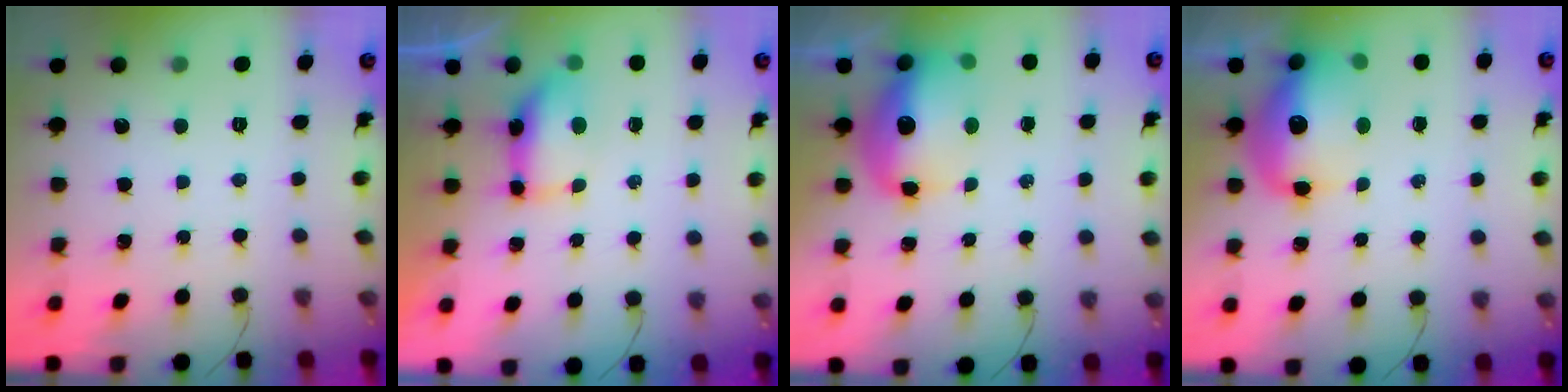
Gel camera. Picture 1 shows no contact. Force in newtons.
{"total": 7.1, "press": 7.0, "slide": 1.4}
{"total": 12.8, "press": 12.5, "slide": 2.8}
{"total": 14.6, "press": 14.3, "slide": 3.2}